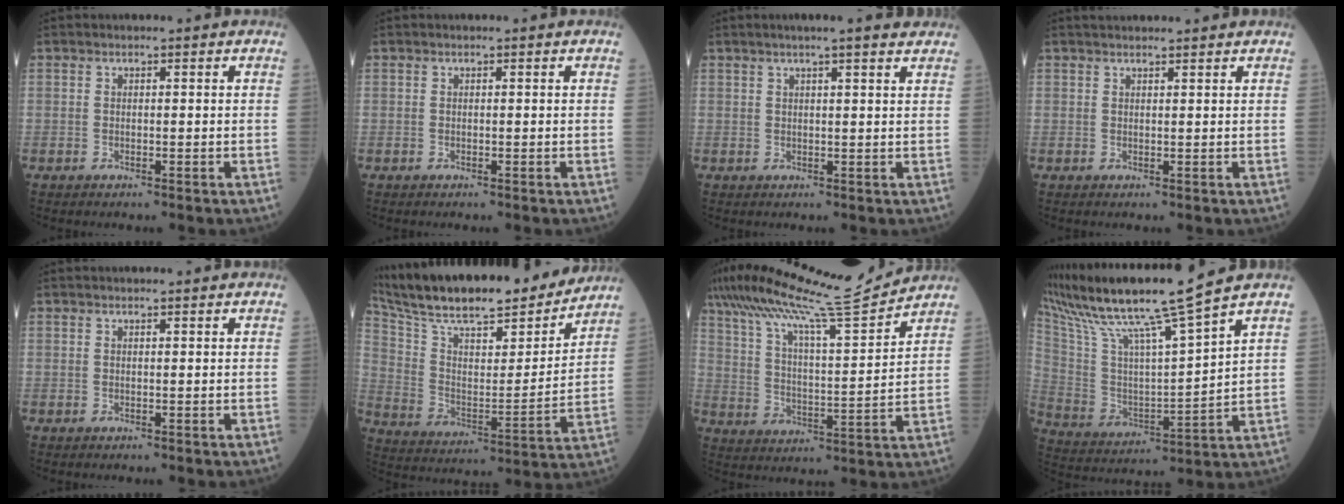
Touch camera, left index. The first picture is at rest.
{"total": 0.0}
{"total": 7.4, "force": [5.9, 0.3, 4.5], "torque": [-0.061, 0.018, 0.068]}
{"total": 4.7, "force": [4.3, 0.2, 1.9], "torque": [-0.023, 0.027, 0.058]}
{"total": 1.4, "force": [1.2, -0.1, 0.6], "torque": [-0.007, 0.009, 0.018]}
{"total": 24.8, "force": [21.7, 4.1, 11.4], "torque": [-0.202, -0.006, 0.333]}
{"total": 18.1, "force": [16.3, -0.7, 7.8], "torque": [-0.148, -0.010, 0.265]}
{"total": 17.0, "force": [13.8, -1.9, 9.7], "torque": [-0.193, -0.005, 0.255]}